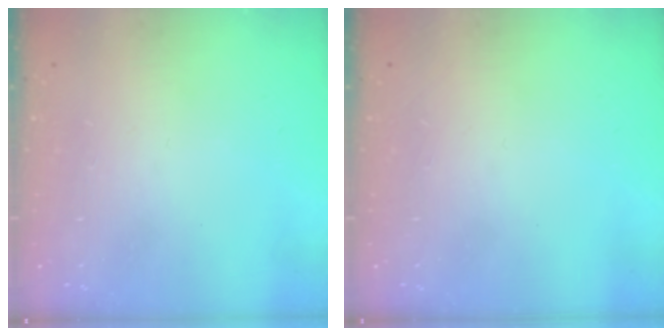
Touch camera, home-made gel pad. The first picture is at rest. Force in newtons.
{"total": 0.0}